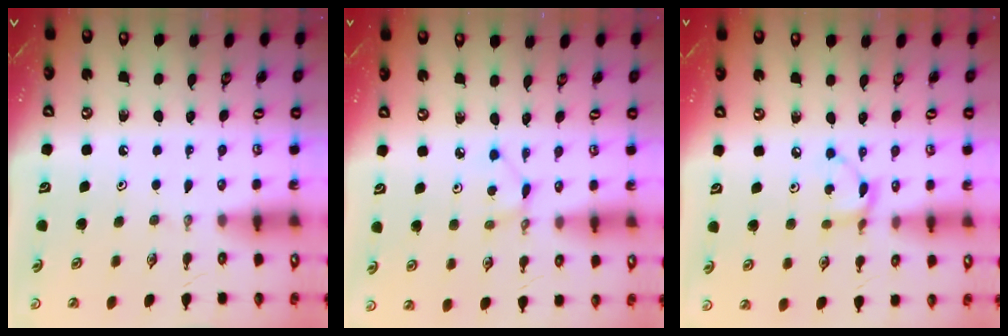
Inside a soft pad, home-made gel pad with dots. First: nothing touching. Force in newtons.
{"total": 2.4, "press": 2.4, "slide": 0.2}
{"total": 3.7, "press": 3.7, "slide": 0.2}